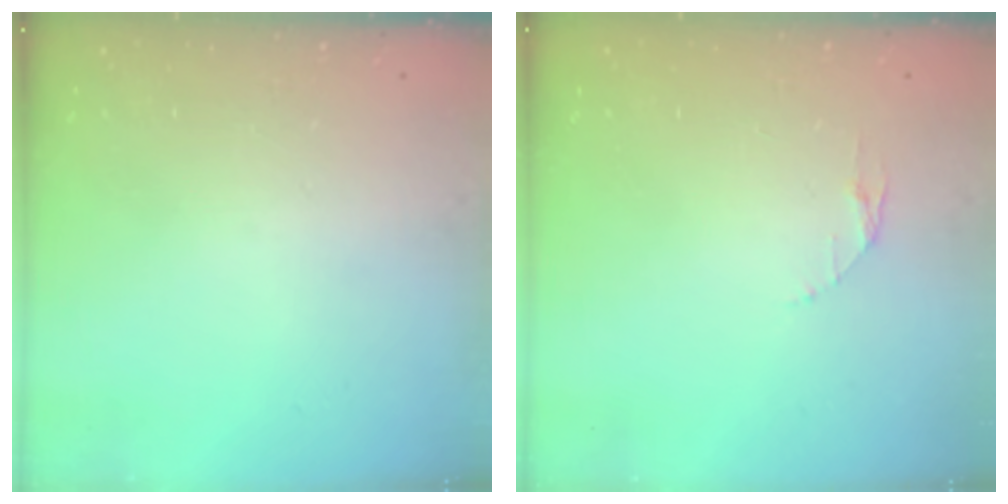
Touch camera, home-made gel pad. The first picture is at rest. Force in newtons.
{"total": 3.5, "press": 3.4, "slide": 0.4}